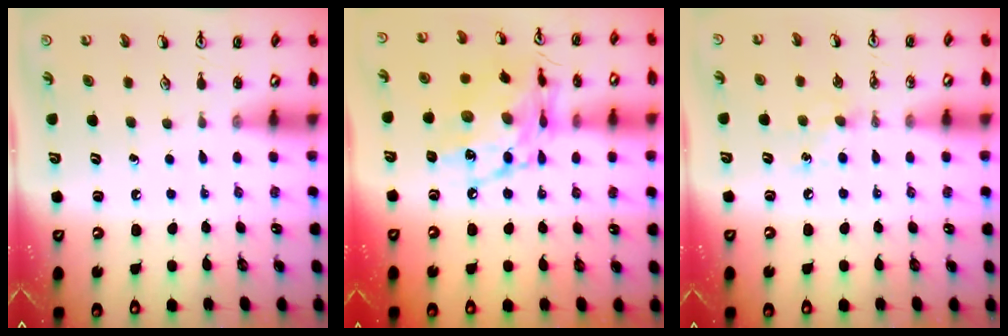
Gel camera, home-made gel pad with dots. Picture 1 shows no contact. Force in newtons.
{"total": 16.0, "press": 16.0, "slide": 1.5}
{"total": 5.9, "press": 5.9, "slide": 0.7}